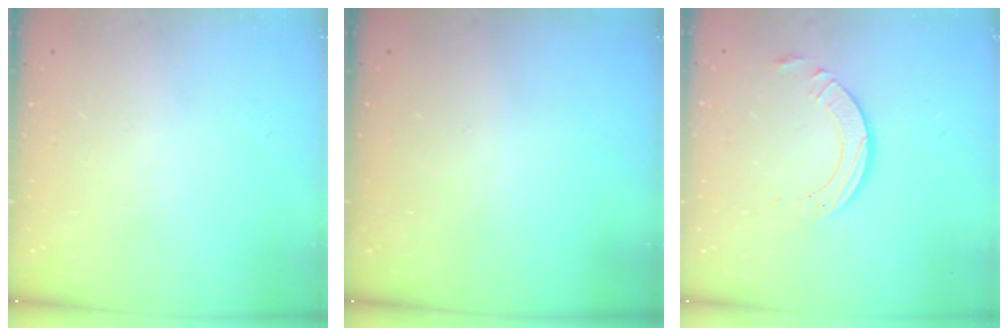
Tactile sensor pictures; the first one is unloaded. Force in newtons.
{"total": 0.0}
{"total": 8.8, "press": 8.7, "slide": 0.9}